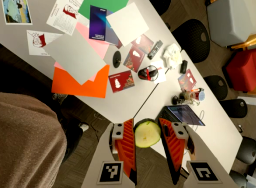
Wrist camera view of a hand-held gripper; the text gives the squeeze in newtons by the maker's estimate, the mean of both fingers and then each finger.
{"total": 11.4, "left": 11.9, "right": 11.0}